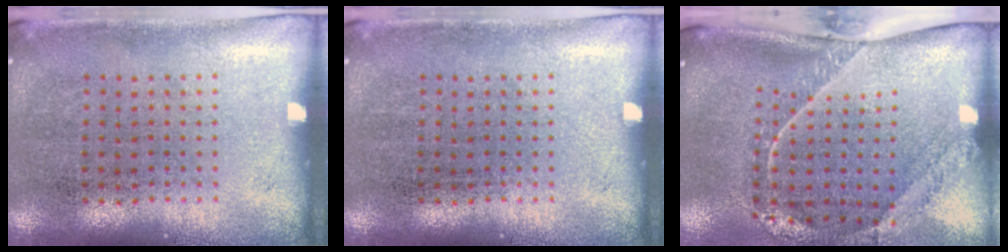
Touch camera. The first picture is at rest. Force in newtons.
{"total": 0.0}
{"total": 2.6, "press": 1.7, "slide": 2.0}